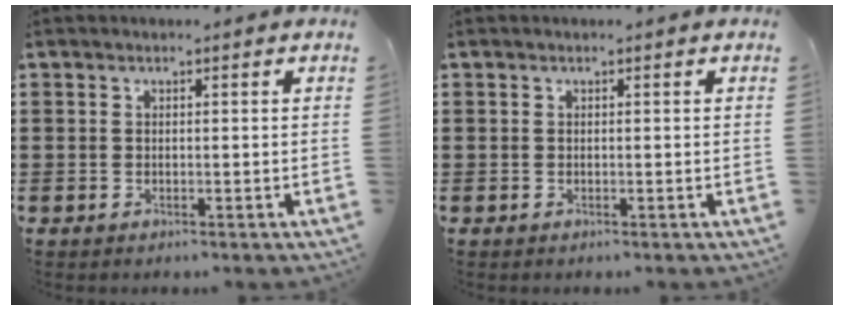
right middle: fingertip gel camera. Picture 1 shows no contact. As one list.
[{"total": 0.0}]